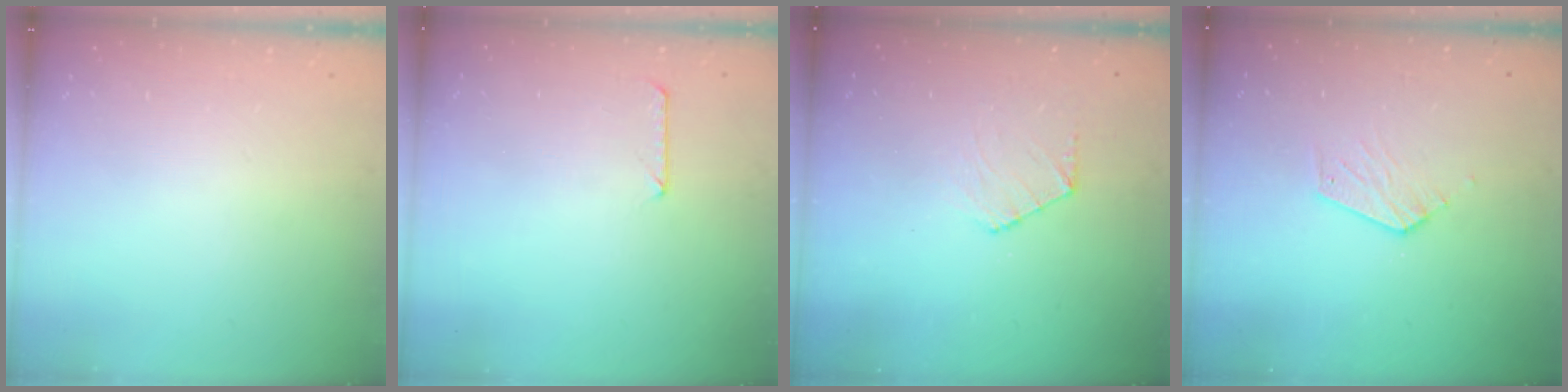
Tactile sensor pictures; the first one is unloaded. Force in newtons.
{"total": 6.8, "press": 6.8, "slide": 0.8}
{"total": 6.5, "press": 6.5, "slide": 0.6}
{"total": 5.7, "press": 5.7, "slide": 0.3}